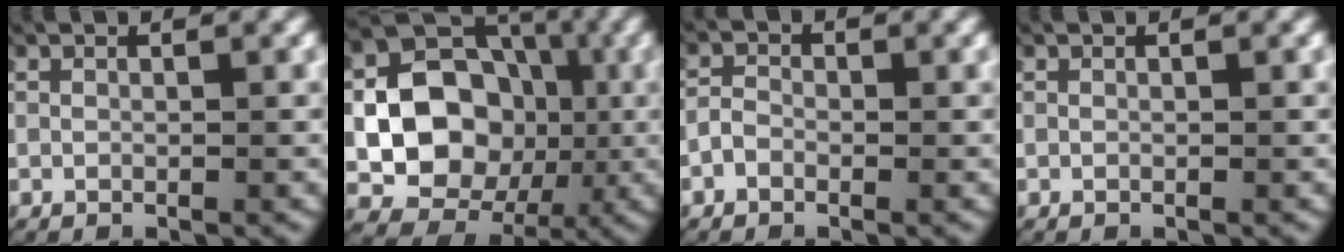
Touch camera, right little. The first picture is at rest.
{"total": 11.0, "force": [-1.2, 9.0, 6.2], "torque": [-0.134, -0.031, -0.012]}
{"total": 1.1, "force": [-0.4, 0.9, 0.5], "torque": [-0.014, 0.005, -0.013]}
{"total": 0.0}